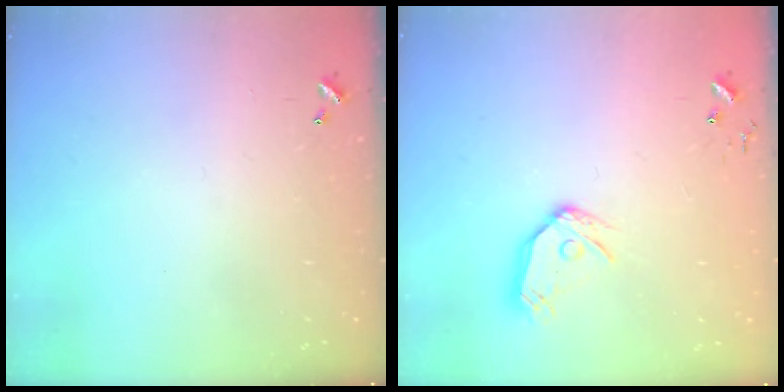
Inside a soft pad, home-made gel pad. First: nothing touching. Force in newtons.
{"total": 11.3, "press": 11.2, "slide": 1.4}